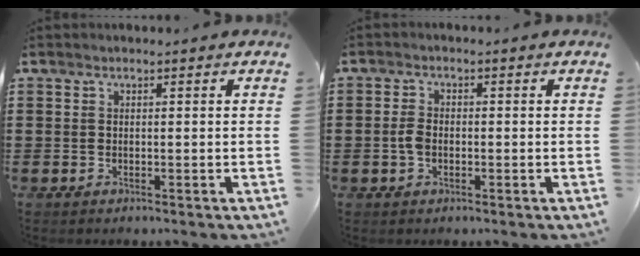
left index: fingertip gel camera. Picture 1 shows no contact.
{"total": 2.6, "force": [-0.5, 1.5, 2.0], "torque": [-0.055, -0.002, -0.013]}